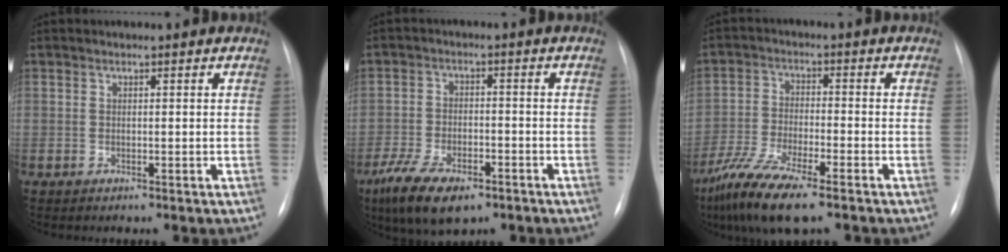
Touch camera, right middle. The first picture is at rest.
{"total": 10.1, "force": [-6.5, 4.1, 6.6], "torque": [-0.125, -0.015, -0.111]}
{"total": 10.1, "force": [-7.0, 1.6, 7.1], "torque": [-0.146, -0.024, -0.132]}